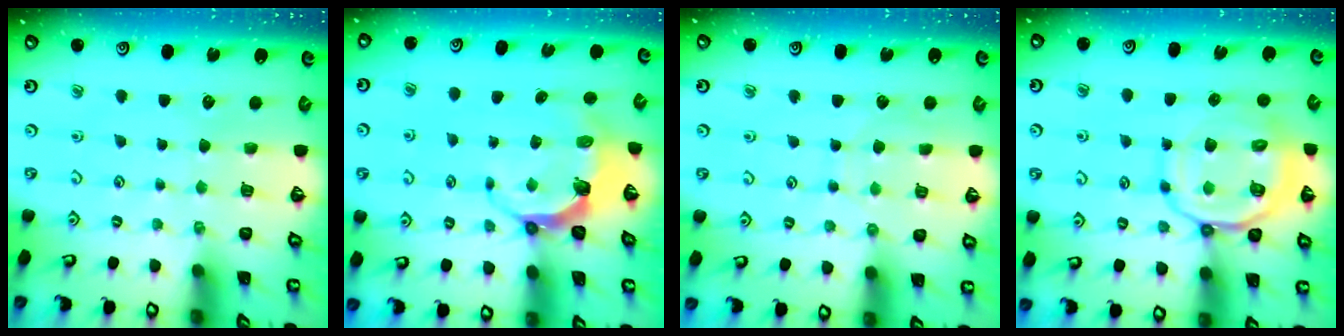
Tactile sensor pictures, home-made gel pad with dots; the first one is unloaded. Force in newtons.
{"total": 6.8, "press": 5.8, "slide": 3.6}
{"total": 5.9, "press": 5.9, "slide": 0.7}
{"total": 14.1, "press": 14.0, "slide": 2.1}